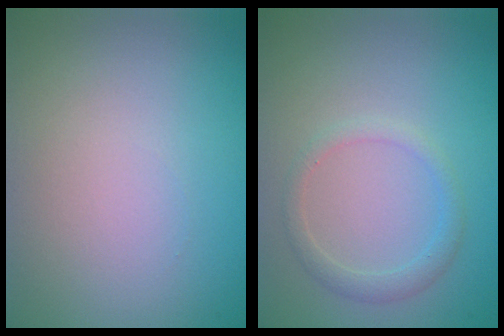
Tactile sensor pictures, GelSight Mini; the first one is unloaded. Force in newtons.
{"total": 1.7, "press": 1.7, "slide": 0.1}